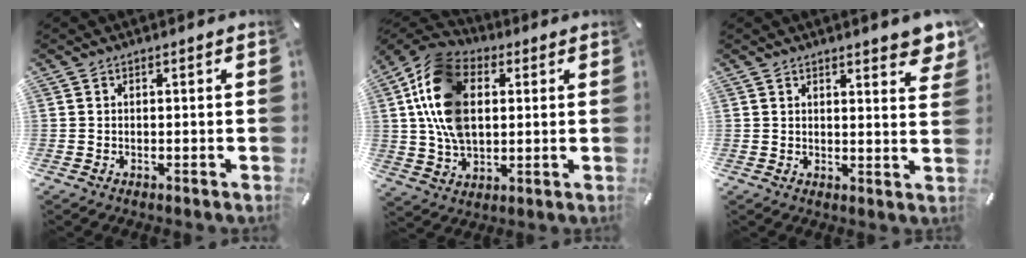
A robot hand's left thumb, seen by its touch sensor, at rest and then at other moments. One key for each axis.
{"total": 16.9, "fx": 3.2, "fy": 11.7, "fz": 11.7, "tx": -0.277, "ty": 0.009, "tz": 0.059}
{"total": 4.6, "fx": 3.8, "fy": 0.8, "fz": 2.4, "tx": -0.034, "ty": -0.025, "tz": 0.064}